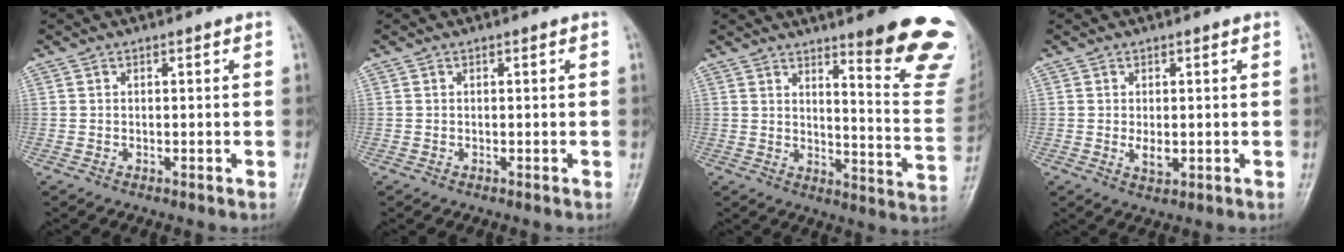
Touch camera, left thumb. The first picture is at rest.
{"total": 0.0}
{"total": 18.5, "force": [12.5, 2.8, 13.4], "torque": [-0.131, -0.090, 0.161]}
{"total": 2.7, "force": [0.0, 1.4, 2.2], "torque": [-0.033, -0.007, 0.006]}